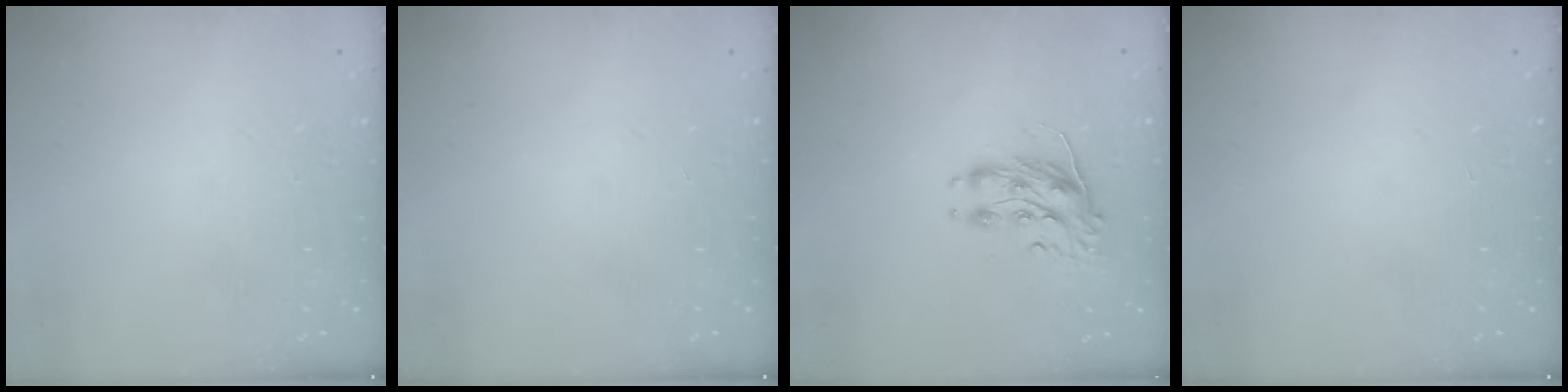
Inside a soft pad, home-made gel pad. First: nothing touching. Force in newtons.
{"total": 0.0}
{"total": 8.0, "press": 8.0, "slide": 0.4}
{"total": 0.0}